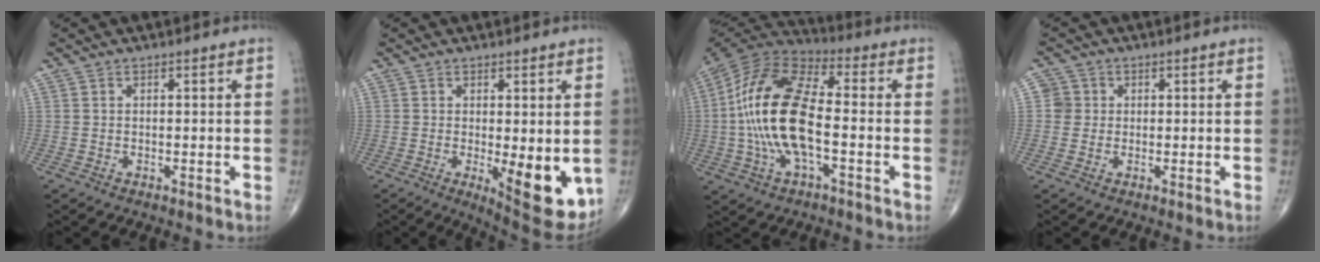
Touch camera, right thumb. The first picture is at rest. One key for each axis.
{"total": 11.1, "fx": -1.7, "fy": 3.9, "fz": 10.2, "tx": -0.123, "ty": -0.026, "tz": -0.012}
{"total": 18.9, "fx": -2.0, "fy": 8.1, "fz": 17.0, "tx": -0.347, "ty": 0.028, "tz": -0.043}
{"total": 2.8, "fx": 0.2, "fy": 2.7, "fz": 0.2, "tx": 0.019, "ty": 0.006, "tz": -0.002}